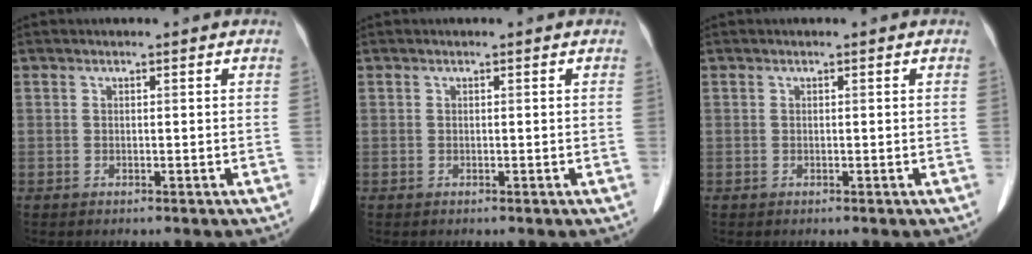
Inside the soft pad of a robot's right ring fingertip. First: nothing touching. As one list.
[{"total": 0.0}, {"total": 0.0}]